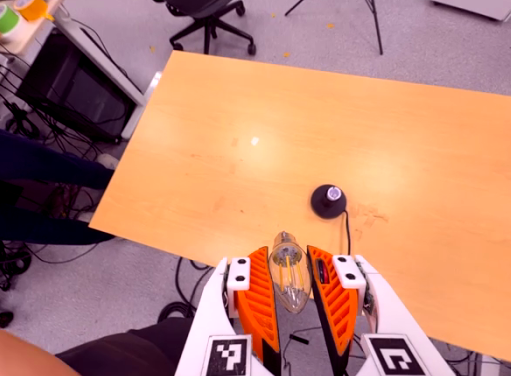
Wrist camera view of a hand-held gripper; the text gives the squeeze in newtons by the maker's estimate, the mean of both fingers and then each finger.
{"total": 10.1, "left": 9.6, "right": 10.5}